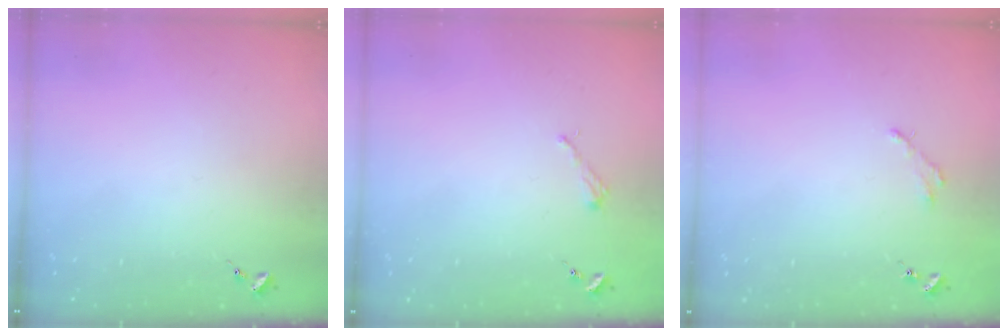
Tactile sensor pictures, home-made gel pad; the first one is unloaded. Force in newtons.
{"total": 2.2, "press": 2.2, "slide": 0.3}
{"total": 2.5, "press": 2.5, "slide": 0.2}